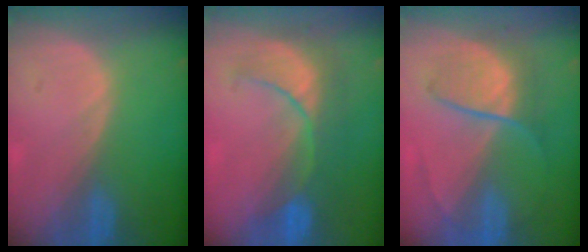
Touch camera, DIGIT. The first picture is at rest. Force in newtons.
{"total": 8.3, "press": 8.2, "slide": 1.1}
{"total": 6.4, "press": 6.4, "slide": 0.7}